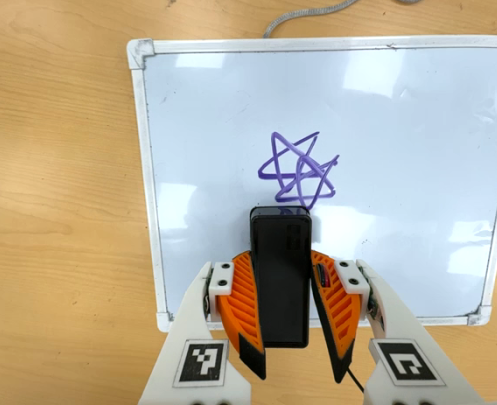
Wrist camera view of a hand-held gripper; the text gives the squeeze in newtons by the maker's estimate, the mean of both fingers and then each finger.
{"total": 10.3, "left": 8.6, "right": 12.0}